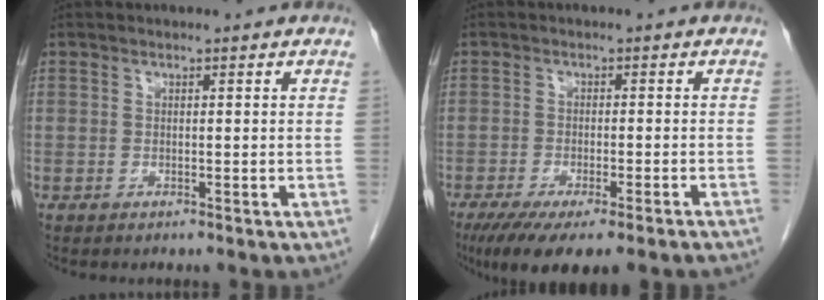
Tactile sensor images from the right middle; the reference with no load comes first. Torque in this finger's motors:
{"motor_torque": [1.17, -0.97, 0.27, 0.10]}